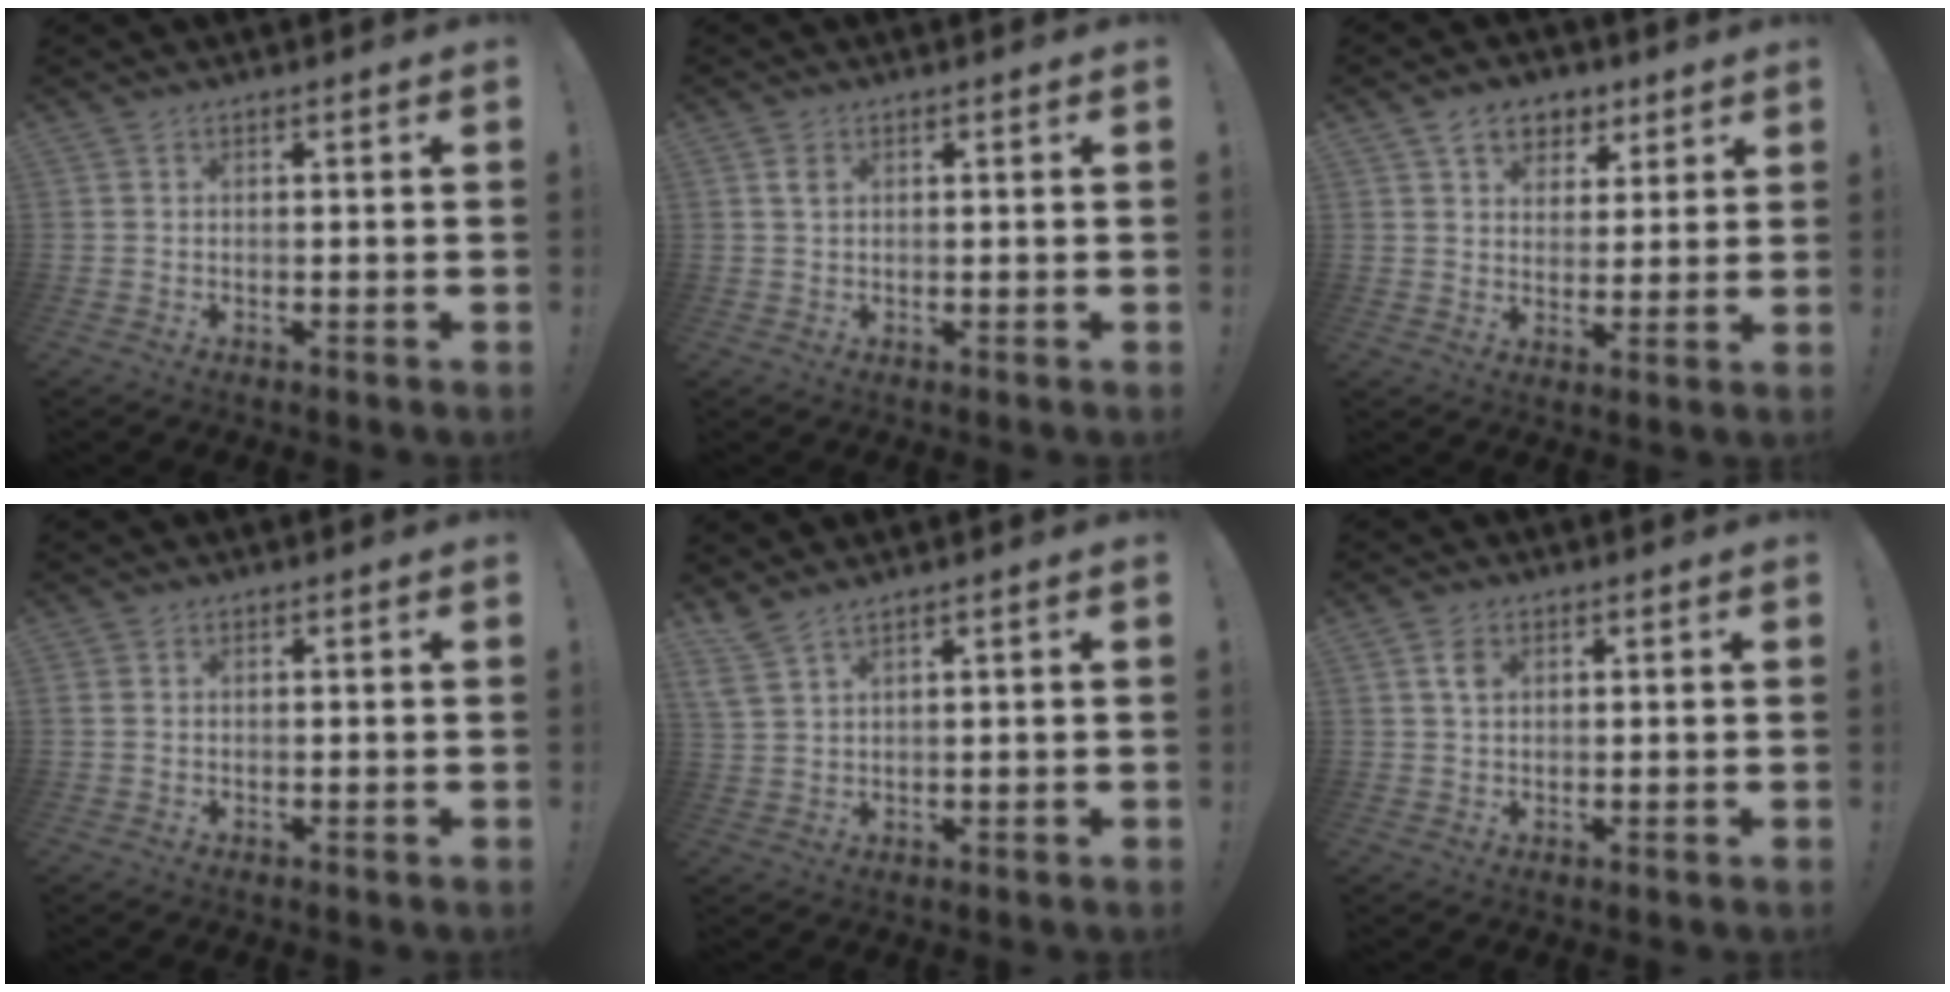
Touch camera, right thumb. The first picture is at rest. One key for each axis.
{"total": 1.9, "fx": 1.0, "fy": 1.2, "fz": 1.1, "tx": -0.012, "ty": -0.002, "tz": 0.015}
{"total": 9.1, "fx": 5.2, "fy": 6.6, "fz": 3.3, "tx": -0.046, "ty": -0.021, "tz": 0.102}
{"total": 0.9, "fx": 0.2, "fy": 0.8, "fz": 0.4, "tx": -0.016, "ty": 0.006, "tz": 0.006}
{"total": 4.8, "fx": 3.8, "fy": 0.7, "fz": 2.9, "tx": -0.060, "ty": -0.015, "tz": 0.072}
{"total": 3.2, "fx": 1.3, "fy": 2.2, "fz": 2.0, "tx": -0.018, "ty": -0.004, "tz": 0.018}